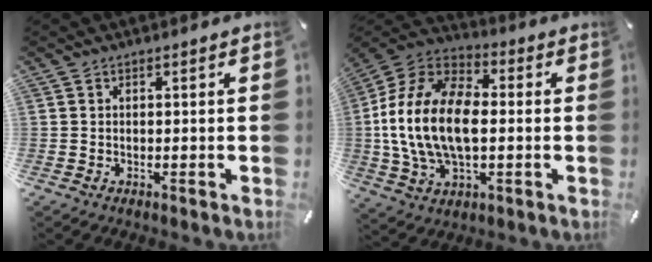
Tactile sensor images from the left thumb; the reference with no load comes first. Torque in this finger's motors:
{"motor_torque": [0.83, 1.23, 2.77, 0.00, 0.88]}